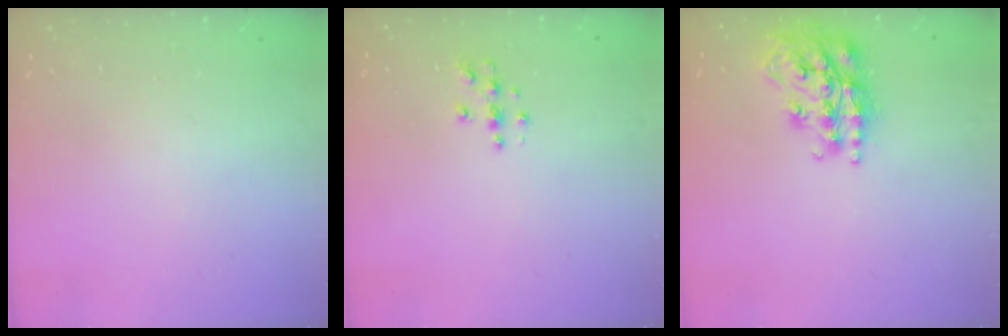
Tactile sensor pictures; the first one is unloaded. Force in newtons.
{"total": 3.8, "press": 3.8, "slide": 0.5}
{"total": 18.0, "press": 17.9, "slide": 1.6}